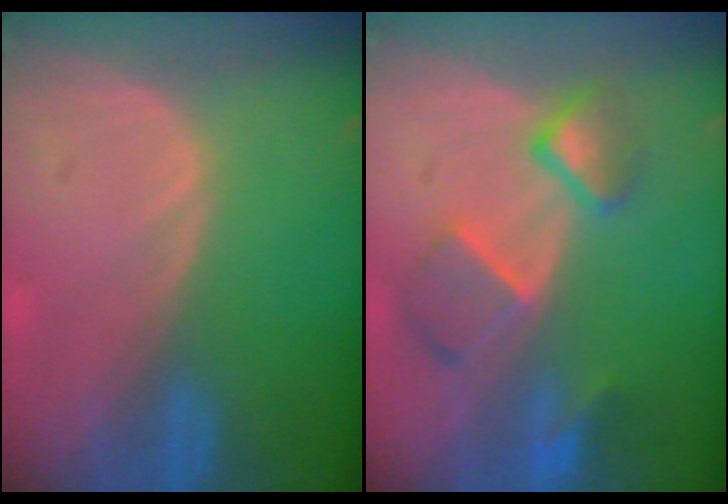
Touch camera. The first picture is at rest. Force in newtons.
{"total": 7.6, "press": 6.7, "slide": 3.5}